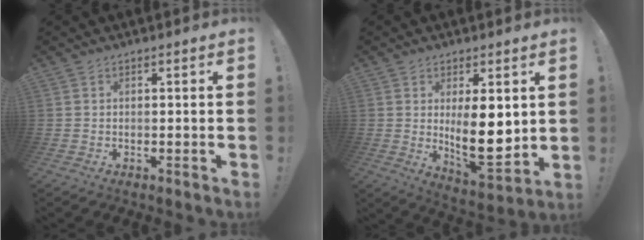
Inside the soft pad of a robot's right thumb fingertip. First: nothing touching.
{"total": 13.0, "force": [1.5, 5.1, 11.9], "torque": [-0.190, -0.027, 0.026]}